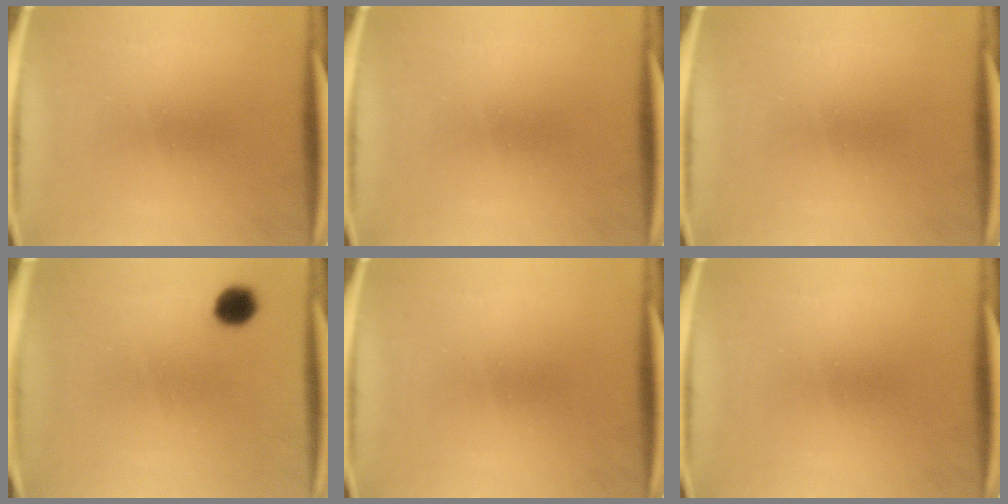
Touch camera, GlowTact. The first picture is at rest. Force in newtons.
{"total": 0.0}
{"total": 0.0}
{"total": 4.1}
{"total": 0.0}
{"total": 0.0}